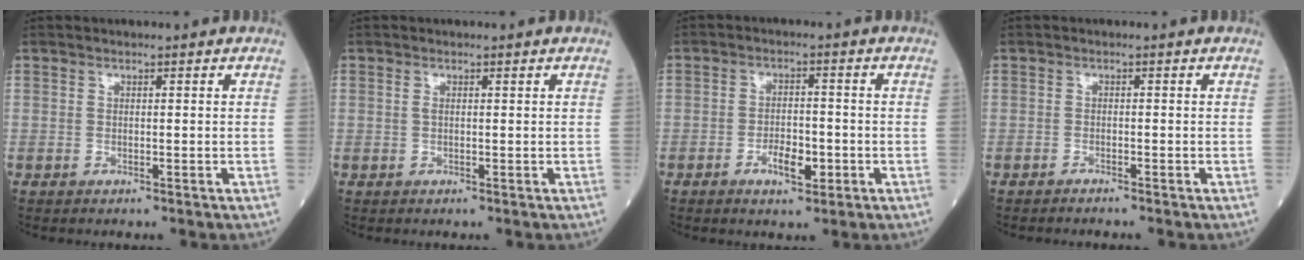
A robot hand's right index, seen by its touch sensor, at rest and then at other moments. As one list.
[{"total": 0.6, "force": [0.3, 0.2, 0.6], "torque": [-0.018, 0.004, 0.006]}, {"total": 4.4, "force": [-1.8, 1.7, 3.5], "torque": [-0.062, 0.003, -0.029]}, {"total": 0.6, "force": [-0.6, -0.2, 0.1], "torque": [-0.003, -0.001, -0.009]}]